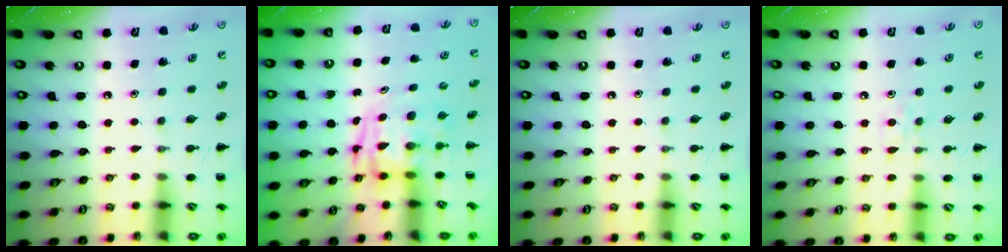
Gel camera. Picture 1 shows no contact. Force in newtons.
{"total": 3.2, "press": 3.1, "slide": 0.6}
{"total": 0.0}
{"total": 4.3, "press": 4.1, "slide": 1.2}